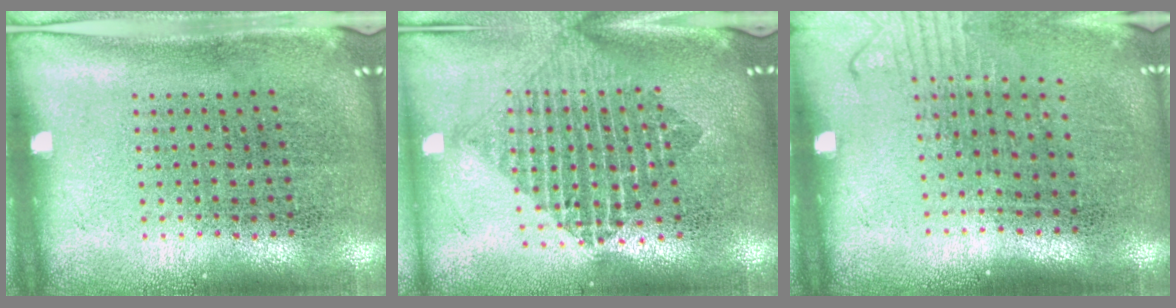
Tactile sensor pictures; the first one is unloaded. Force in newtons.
{"total": 2.0, "press": 1.7, "slide": 1.1}
{"total": 1.3, "press": 1.0, "slide": 0.7}